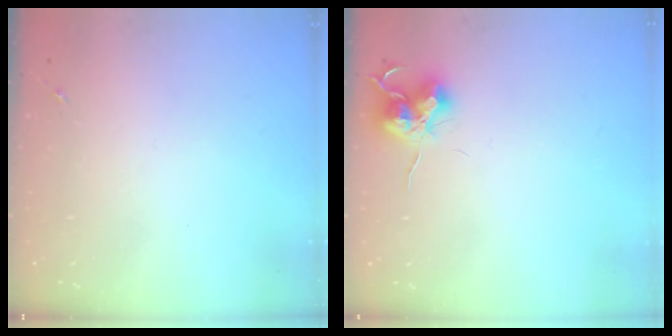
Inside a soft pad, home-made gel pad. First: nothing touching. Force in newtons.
{"total": 10.9, "press": 10.8, "slide": 0.8}